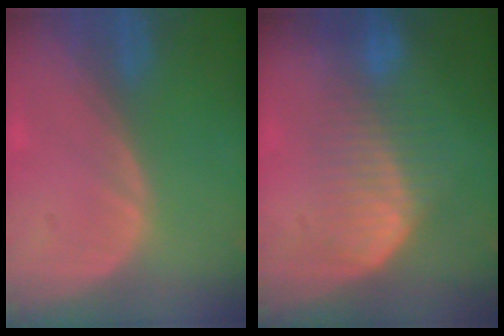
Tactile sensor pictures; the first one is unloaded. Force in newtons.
{"total": 6.7, "press": 6.6, "slide": 1.4}